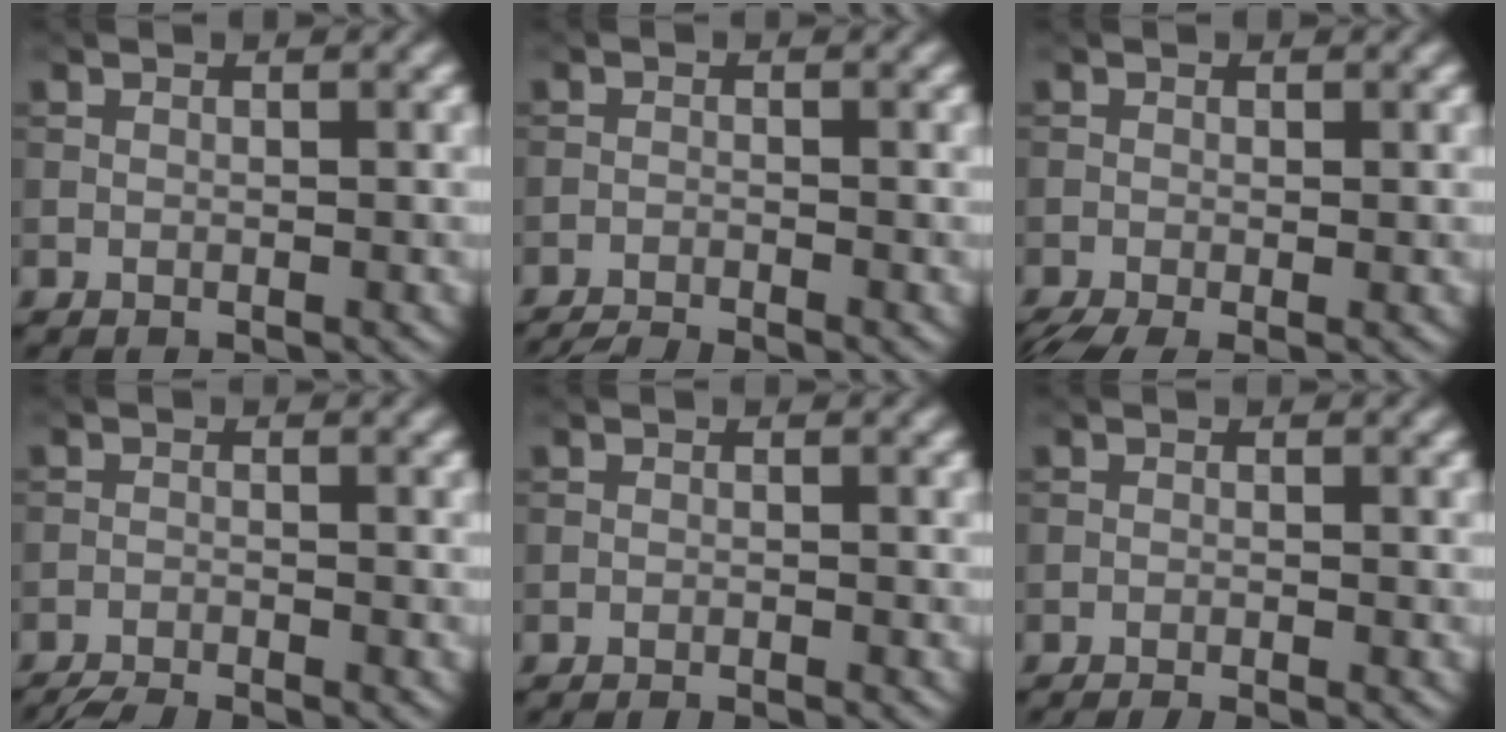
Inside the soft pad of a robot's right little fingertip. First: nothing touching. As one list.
[{"total": 3.3, "force": [-3.1, 0.3, 1.3], "torque": [-0.023, -0.013, -0.060]}, {"total": 2.7, "force": [-1.5, 0.7, 2.1], "torque": [-0.041, -0.011, -0.028]}, {"total": 4.1, "force": [-3.9, 0.4, 1.3], "torque": [-0.027, -0.017, -0.070]}, {"total": 1.6, "force": [-1.4, 0.2, 0.7], "torque": [-0.007, 0.001, -0.024]}, {"total": 1.7, "force": [-1.4, 0.2, 0.9], "torque": [-0.012, 0.002, -0.028]}]